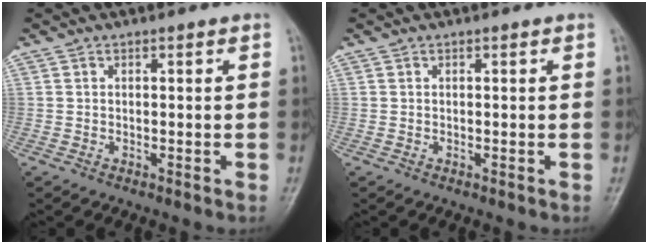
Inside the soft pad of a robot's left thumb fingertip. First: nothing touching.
{"total": 0.0}